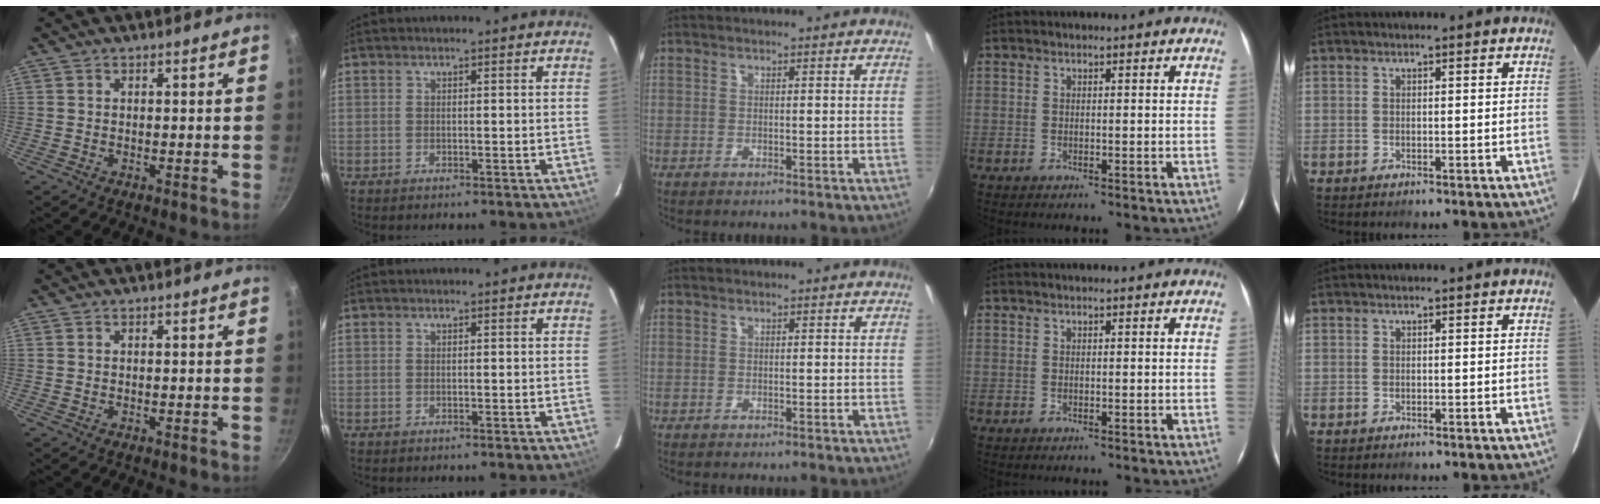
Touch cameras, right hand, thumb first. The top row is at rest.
{}